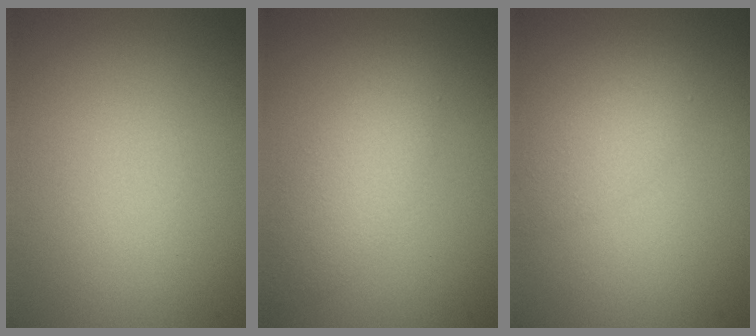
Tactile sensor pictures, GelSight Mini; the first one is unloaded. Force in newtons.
{"total": 3.3, "press": 3.3, "slide": 0.2}
{"total": 2.2, "press": 2.2, "slide": 0.1}